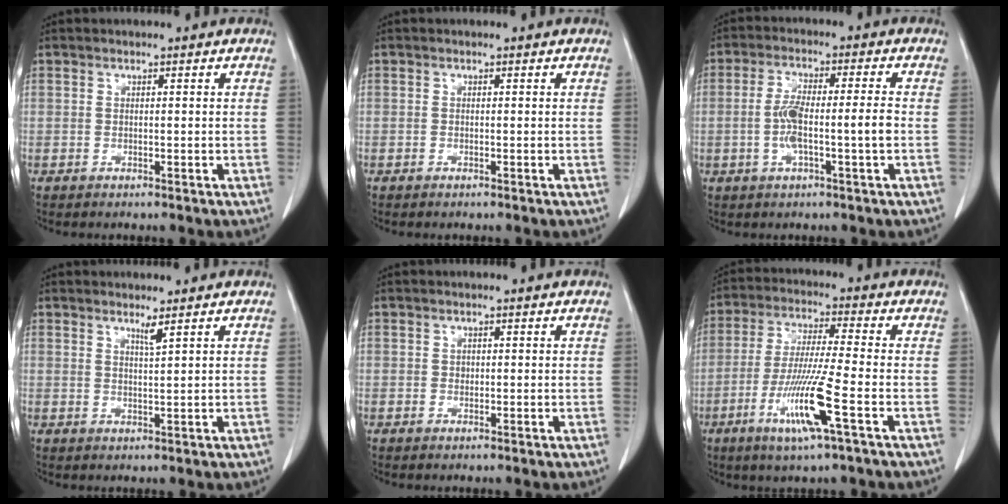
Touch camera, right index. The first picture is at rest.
{"total": 0.0}
{"total": 7.0, "force": [-1.4, 0.5, 6.9], "torque": [-0.138, 0.012, -0.024]}
{"total": 1.6, "force": [1.2, -0.5, 1.0], "torque": [-0.022, -0.012, 0.023]}
{"total": 0.5, "force": [0.0, 0.5, 0.2], "torque": [0.002, 0.002, 0.000]}
{"total": 11.2, "force": [-4.4, -0.5, 10.2], "torque": [-0.203, -0.022, -0.087]}